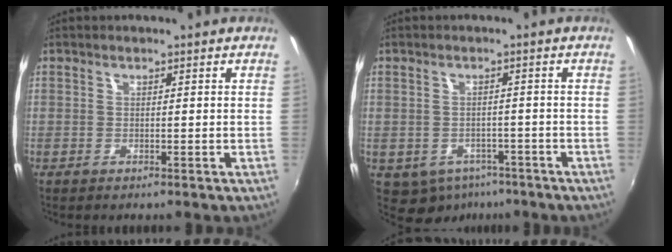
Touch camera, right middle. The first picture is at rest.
{"total": 6.9, "force": [-4.0, 5.1, 2.3], "torque": [-0.057, -0.011, -0.044]}